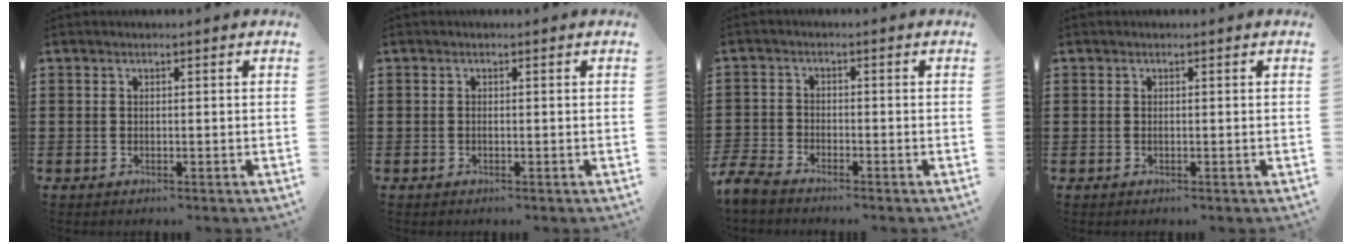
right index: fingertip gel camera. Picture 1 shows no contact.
{"total": 0.0}
{"total": 3.3, "force": [-3.2, 0.6, 0.6], "torque": [-0.035, -0.005, -0.073]}
{"total": 0.0}